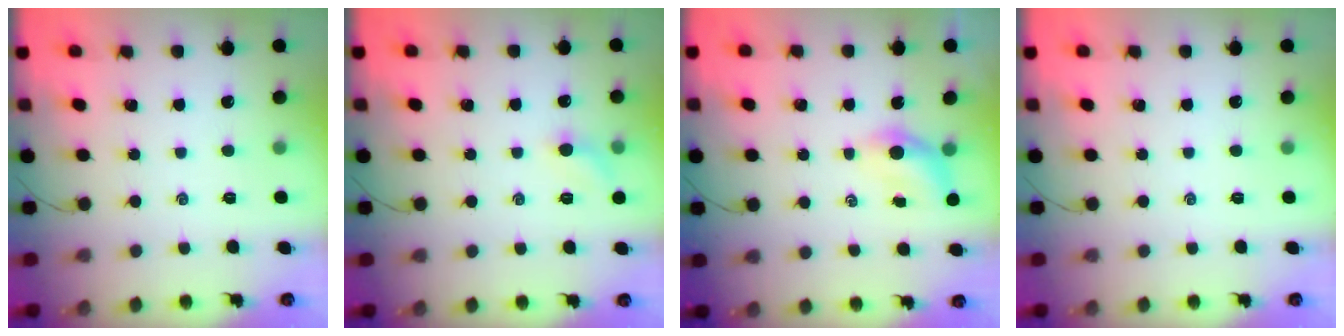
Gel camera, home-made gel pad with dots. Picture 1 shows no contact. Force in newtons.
{"total": 6.3, "press": 6.1, "slide": 1.6}
{"total": 4.1, "press": 4.0, "slide": 0.7}
{"total": 0.0}